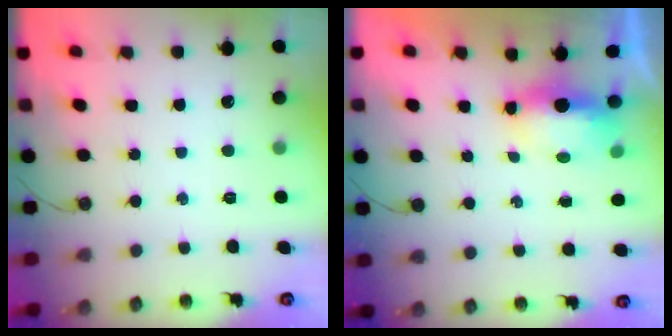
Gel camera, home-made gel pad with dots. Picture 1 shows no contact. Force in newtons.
{"total": 10.2, "press": 7.1, "slide": 7.3}